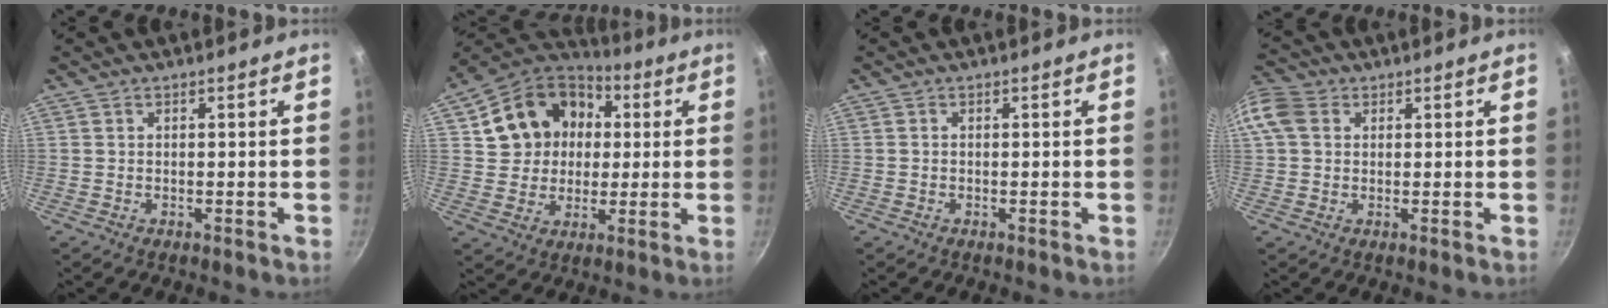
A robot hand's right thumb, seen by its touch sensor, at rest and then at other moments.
{"total": 16.6, "force": [3.6, 14.1, 8.1], "torque": [-0.120, 0.027, 0.057]}
{"total": 0.0}
{"total": 7.6, "force": [2.0, 5.9, 4.5], "torque": [-0.090, 0.014, 0.025]}